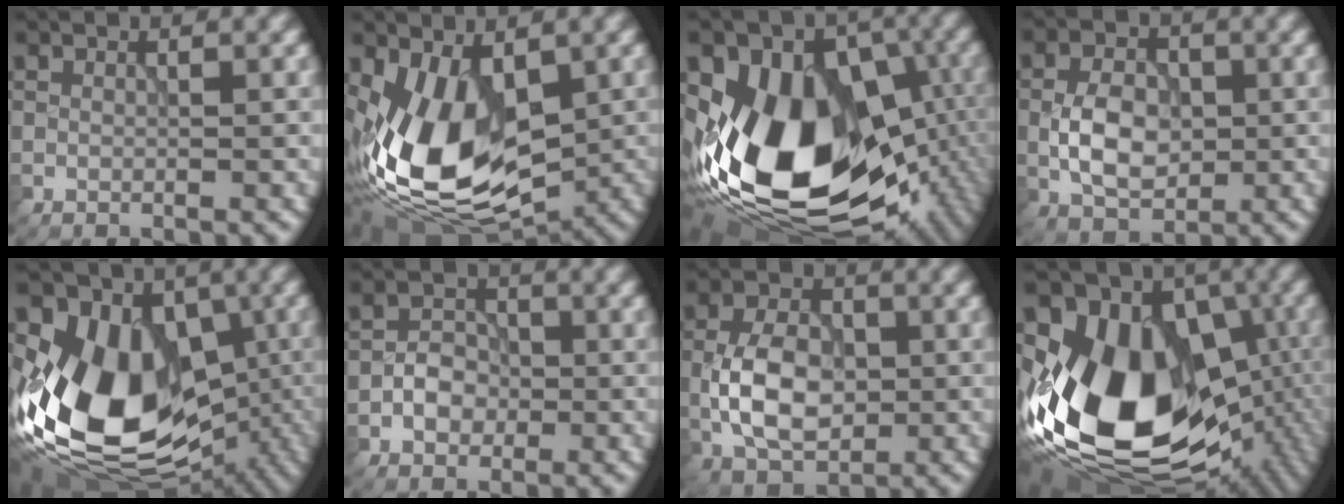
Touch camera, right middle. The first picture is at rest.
{"total": 12.3, "force": [-1.2, 7.3, 9.8], "torque": [-0.190, -0.019, -0.019]}
{"total": 19.4, "force": [-4.0, 12.8, 14.0], "torque": [-0.234, -0.027, -0.052]}
{"total": 4.7, "force": [-0.6, 3.1, 3.5], "torque": [-0.064, 0.001, -0.013]}
{"total": 17.9, "force": [-1.3, 13.1, 12.1], "torque": [-0.195, 0.003, -0.014]}
{"total": 2.4, "force": [-0.8, 1.9, 1.2], "torque": [-0.015, 0.005, -0.018]}
{"total": 6.1, "force": [-0.9, 3.9, 4.6], "torque": [-0.093, 0.002, -0.021]}
{"total": 19.9, "force": [-2.2, 14.3, 13.7], "torque": [-0.221, -0.015, -0.015]}